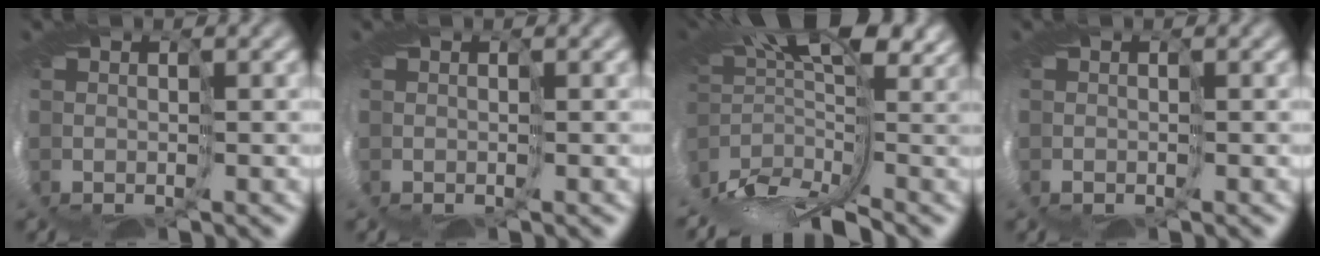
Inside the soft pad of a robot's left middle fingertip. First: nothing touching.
{"total": 0.0}
{"total": 9.5, "force": [-4.0, 2.1, 8.3], "torque": [-0.146, 0.010, -0.076]}
{"total": 0.7, "force": [-0.5, 0.5, 0.3], "torque": [-0.007, 0.001, -0.007]}